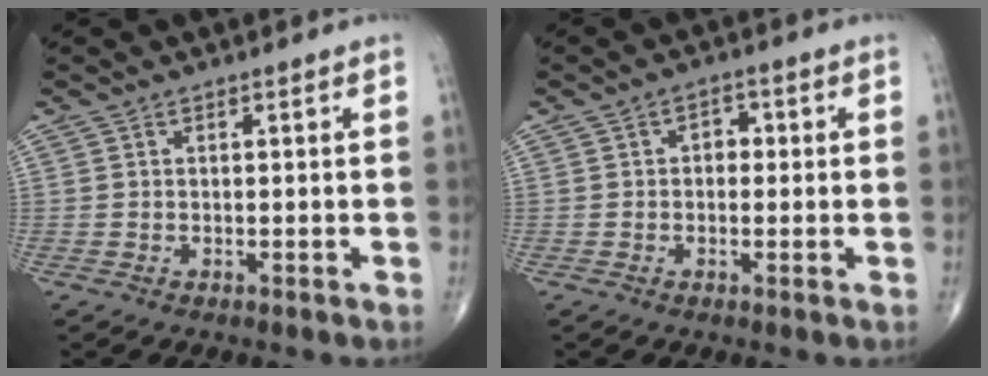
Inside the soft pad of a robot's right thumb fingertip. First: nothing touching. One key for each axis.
{"total": 2.8, "fx": 0.2, "fy": 2.0, "fz": 1.9, "tx": -0.013, "ty": 0.010, "tz": -0.002}